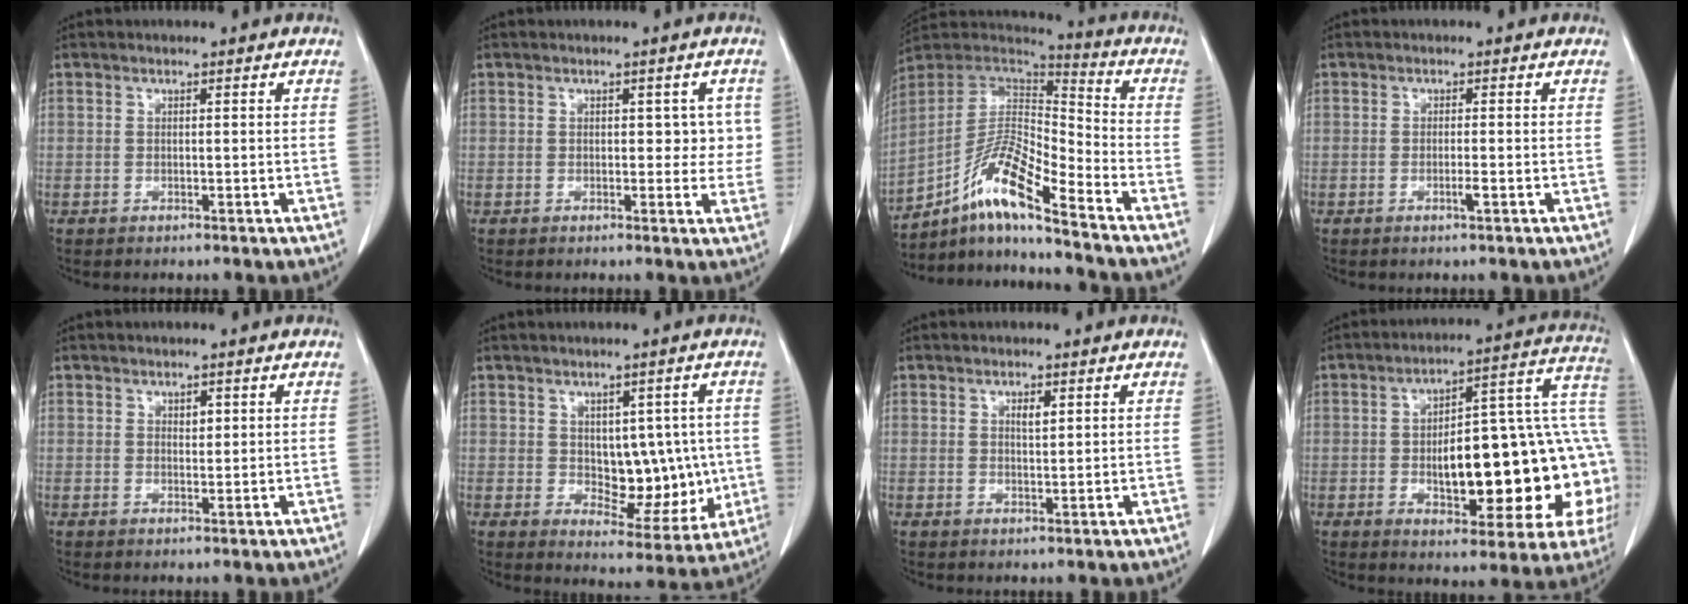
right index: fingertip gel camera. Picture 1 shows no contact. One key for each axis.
{"total": 3.6, "fx": 0.6, "fy": 2.3, "fz": 2.7, "tx": -0.018, "ty": 0.012, "tz": 0.006}
{"total": 14.3, "fx": -9.4, "fy": 1.3, "fz": 10.6, "tx": -0.201, "ty": 0.013, "tz": -0.171}
{"total": 1.4, "fx": -0.6, "fy": 0.0, "fz": 1.3, "tx": -0.027, "ty": -0.003, "tz": -0.010}
{"total": 1.2, "fx": 0.6, "fy": 0.7, "fz": 0.8, "tx": -0.010, "ty": -0.003, "tz": 0.010}
{"total": 9.5, "fx": 0.3, "fy": 5.7, "fz": 7.7, "tx": -0.084, "ty": 0.006, "tz": 0.024}
{"total": 1.6, "fx": 0.8, "fy": 0.5, "fz": 1.4, "tx": -0.024, "ty": -0.002, "tz": 0.013}
{"total": 26.3, "fx": -3.2, "fy": 8.1, "fz": 24.8, "tx": -0.256, "ty": 0.040, "tz": -0.027}